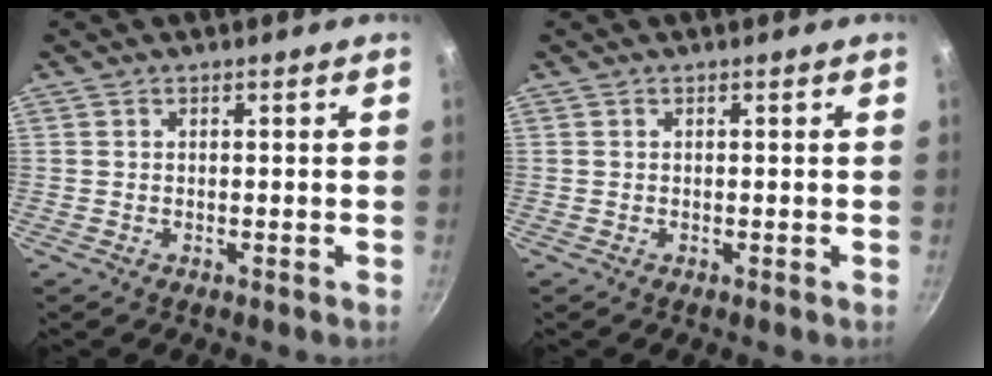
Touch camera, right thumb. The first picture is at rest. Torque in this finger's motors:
{"motor_torque": [0.00, 0.00, -0.20, 0.03, 0.01]}